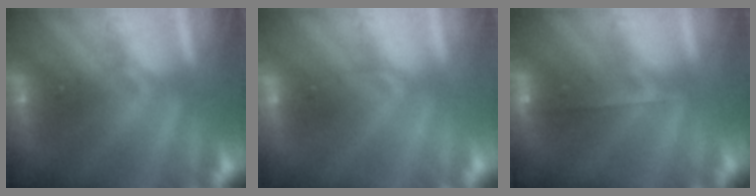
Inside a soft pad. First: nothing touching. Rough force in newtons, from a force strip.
{"total": 1.7}
{"total": 2.1}